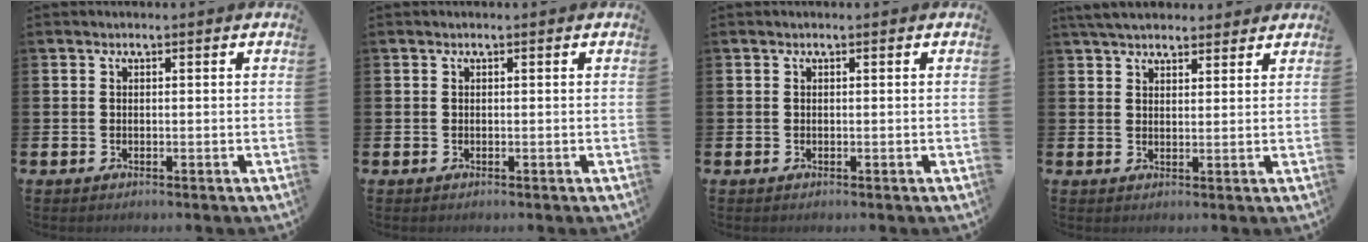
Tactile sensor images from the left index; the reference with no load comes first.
{"total": 0.0}
{"total": 0.0}
{"total": 4.5, "force": [4.2, 1.3, 1.0], "torque": [-0.022, -0.010, 0.077]}